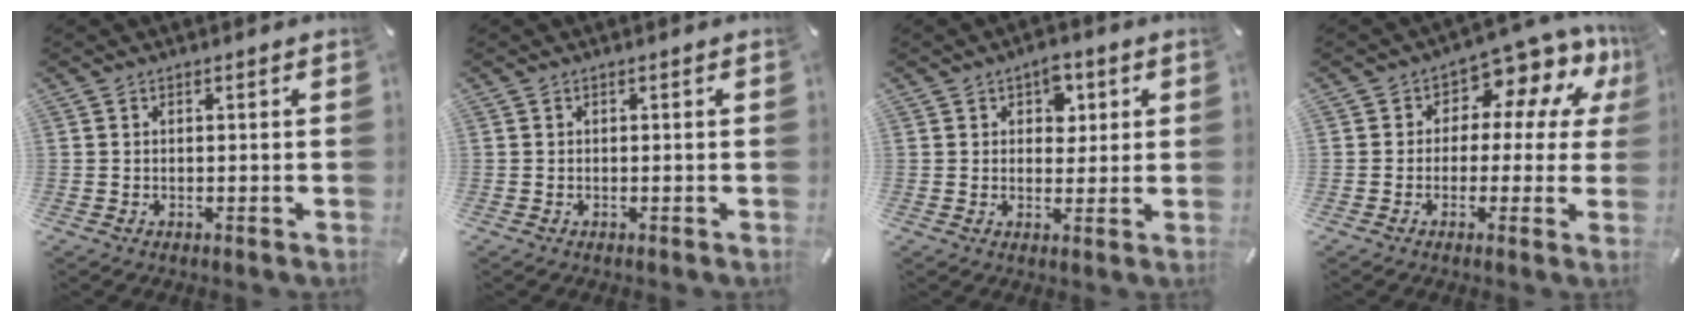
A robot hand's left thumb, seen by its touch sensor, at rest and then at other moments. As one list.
[{"total": 0.0}, {"total": 5.0, "force": [2.0, 3.7, 2.8], "torque": [-0.014, -0.009, 0.026]}, {"total": 8.5, "force": [4.7, 5.1, 4.9], "torque": [-0.067, -0.045, 0.082]}]